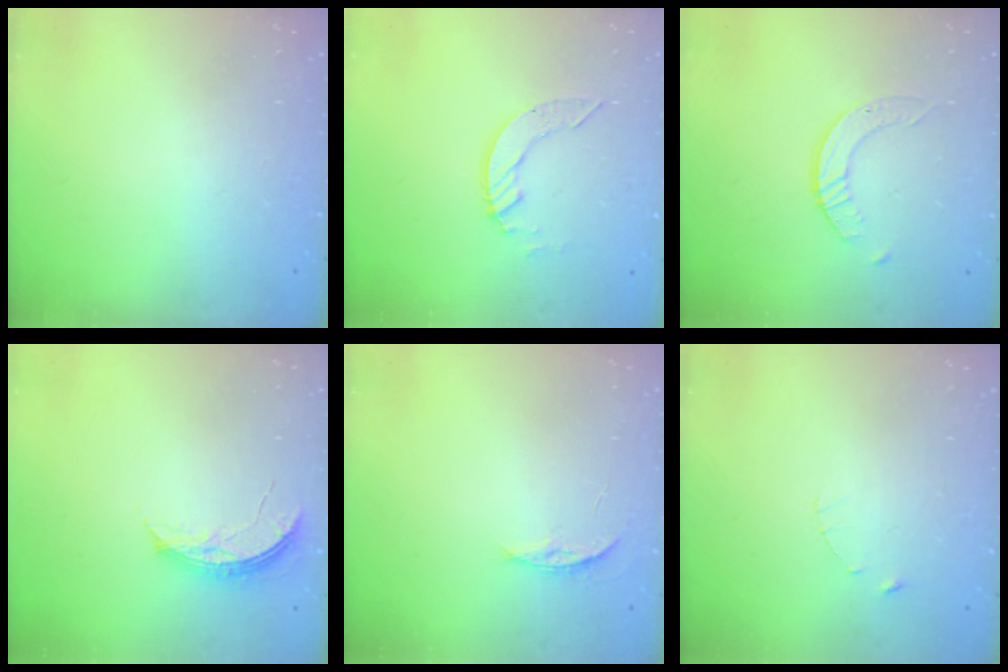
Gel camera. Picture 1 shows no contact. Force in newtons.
{"total": 5.4, "press": 5.4, "slide": 0.1}
{"total": 2.5, "press": 2.5, "slide": 0.3}
{"total": 5.6, "press": 5.6, "slide": 0.5}
{"total": 3.5, "press": 3.5, "slide": 0.4}
{"total": 1.0, "press": 1.0, "slide": 0.2}